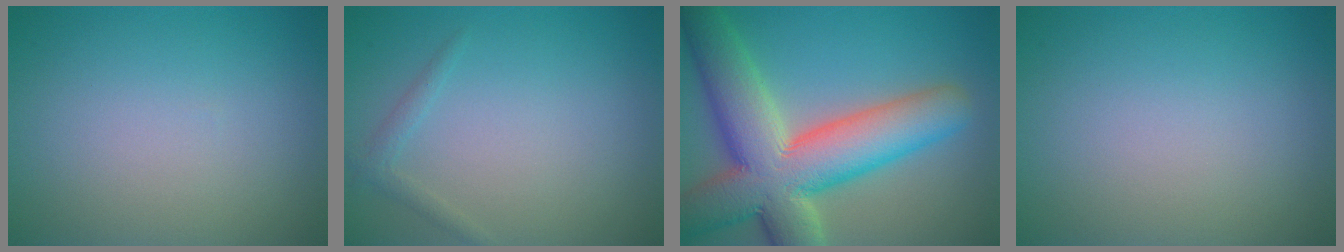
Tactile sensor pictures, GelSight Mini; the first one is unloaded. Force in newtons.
{"total": 1.1, "press": 1.1, "slide": 0.1}
{"total": 12.7, "press": 12.6, "slide": 0.9}
{"total": 0.0}